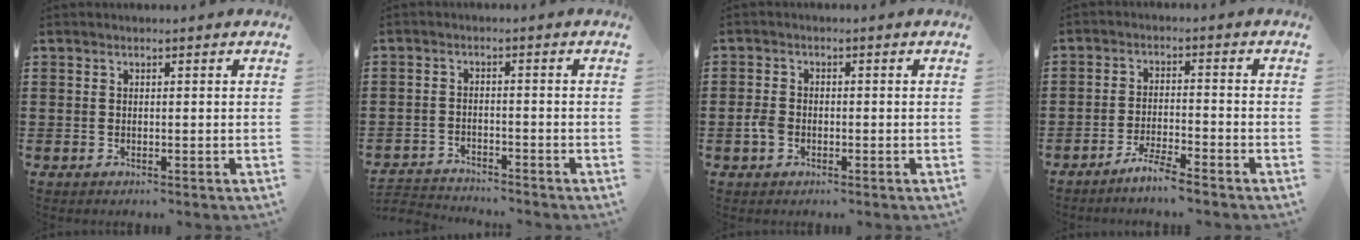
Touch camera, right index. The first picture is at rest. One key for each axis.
{"total": 2.5, "fx": -2.5, "fy": 0.2, "fz": -0.2, "tx": -0.006, "ty": -0.003, "tz": -0.055}
{"total": 2.5, "fx": -0.8, "fy": 1.9, "fz": 1.5, "tx": -0.043, "ty": -0.003, "tz": -0.020}
{"total": 4.0, "fx": -3.7, "fy": -0.3, "fz": 1.6, "tx": -0.036, "ty": -0.001, "tz": -0.073}